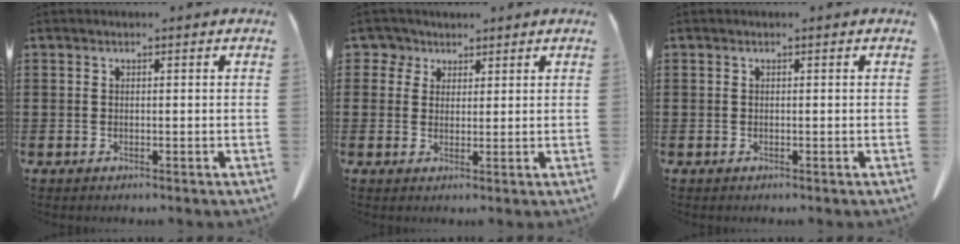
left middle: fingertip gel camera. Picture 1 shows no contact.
{"total": 3.5, "force": [2.2, 2.7, 0.6], "torque": [-0.022, 0.009, 0.038]}
{"total": 0.0}